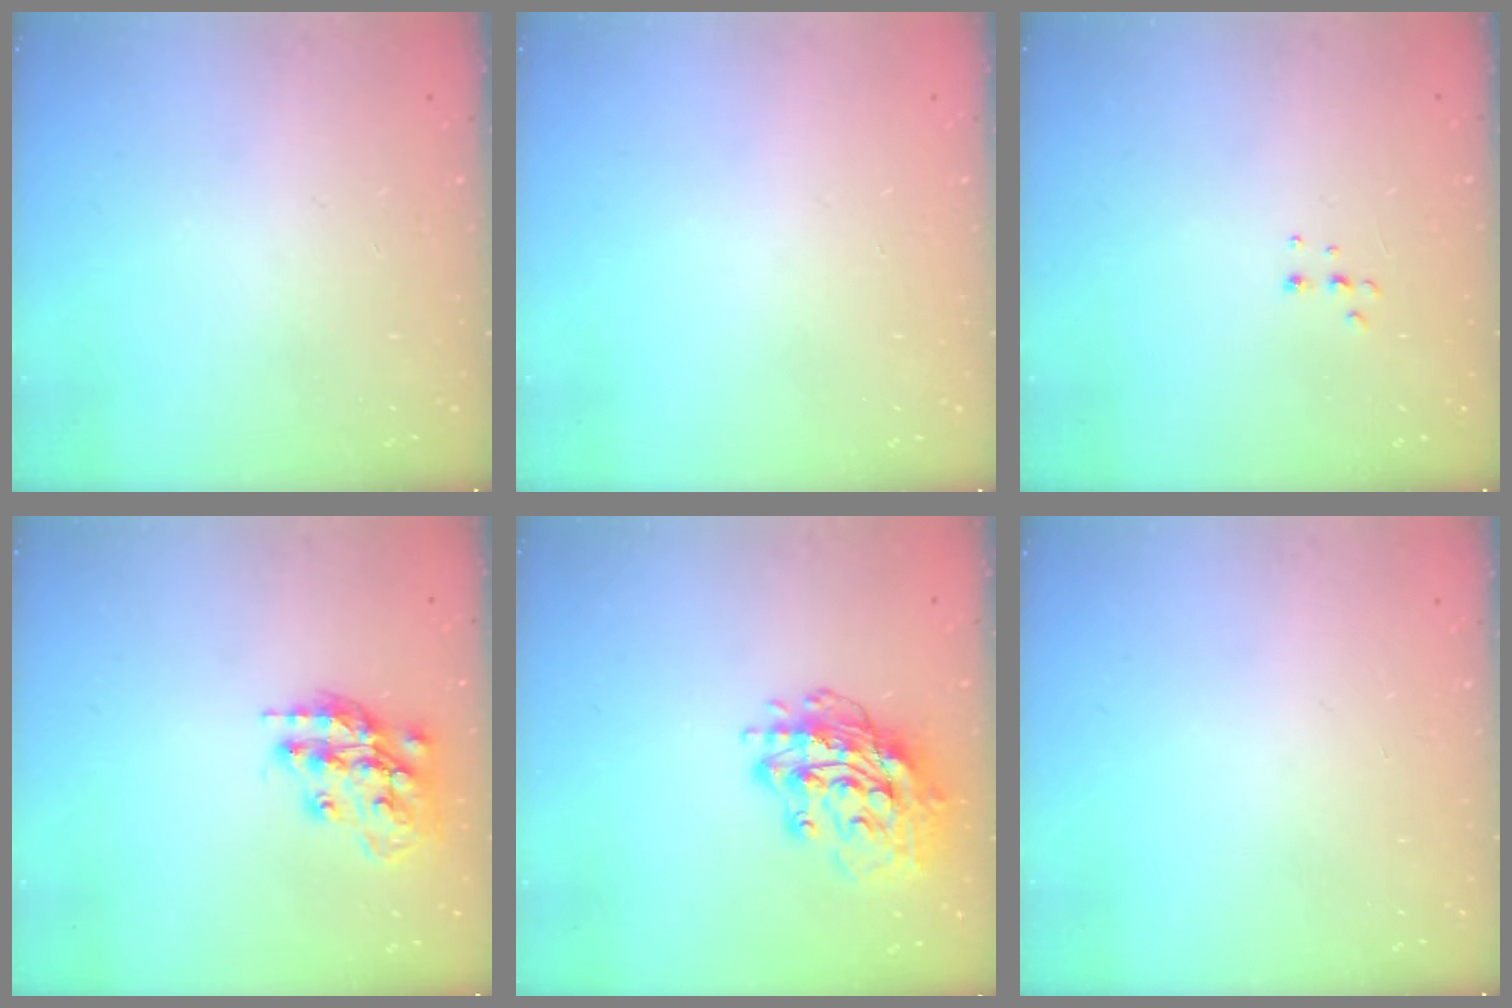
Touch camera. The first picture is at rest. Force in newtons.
{"total": 0.0}
{"total": 4.5, "press": 4.4, "slide": 0.8}
{"total": 15.5, "press": 15.5, "slide": 1.1}
{"total": 15.9, "press": 15.8, "slide": 1.3}
{"total": 0.0}